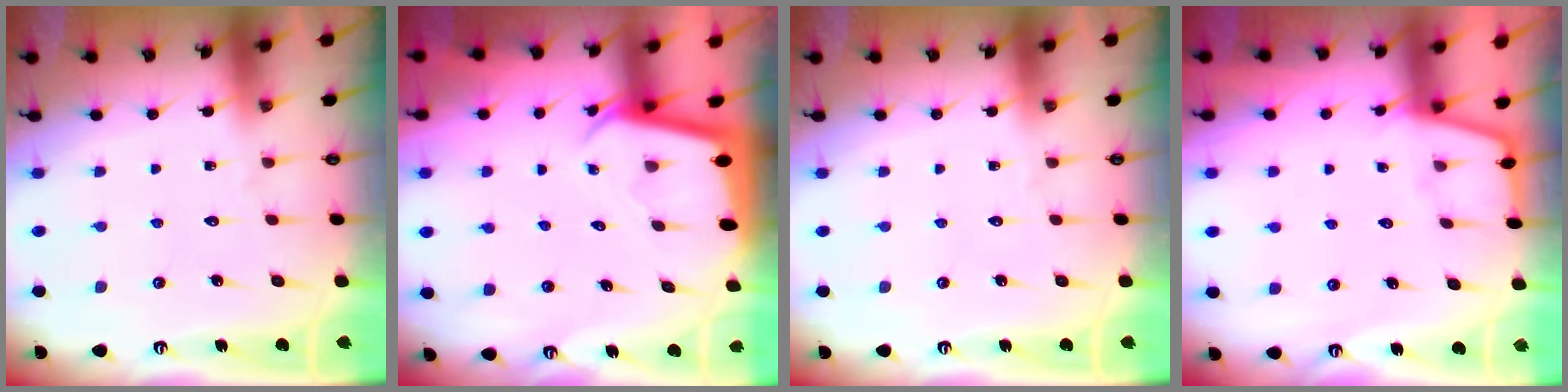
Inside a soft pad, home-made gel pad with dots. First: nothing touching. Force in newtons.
{"total": 2.1, "press": 2.1, "slide": 0.2}
{"total": 0.0}
{"total": 2.3, "press": 2.3, "slide": 0.4}